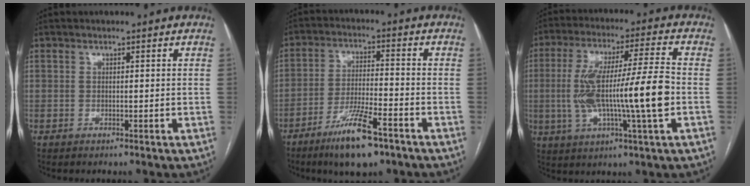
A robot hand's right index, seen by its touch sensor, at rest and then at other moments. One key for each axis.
{"total": 10.4, "fx": -6.6, "fy": 1.7, "fz": 7.8, "tx": -0.146, "ty": -0.017, "tz": -0.115}
{"total": 15.8, "fx": -1.7, "fy": 0.6, "fz": 15.7, "tx": -0.295, "ty": 0.013, "tz": -0.029}